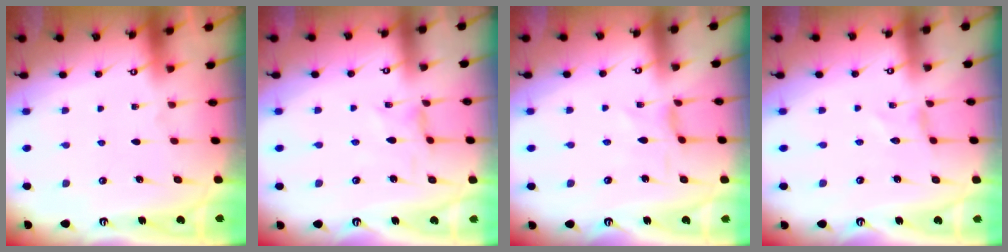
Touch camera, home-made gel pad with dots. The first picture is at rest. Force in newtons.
{"total": 0.8, "press": 0.7, "slide": 0.2}
{"total": 1.4, "press": 1.4, "slide": 0.2}
{"total": 0.0}